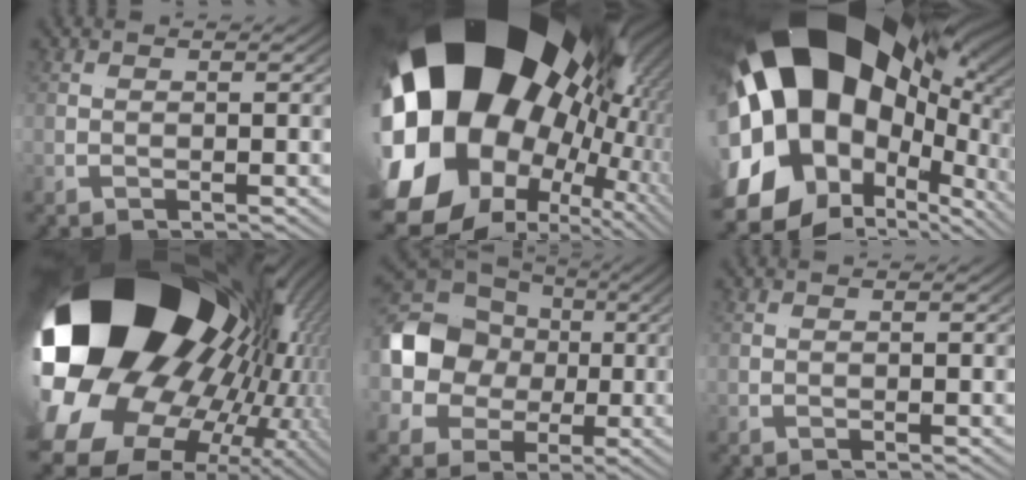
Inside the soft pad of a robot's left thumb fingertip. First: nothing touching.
{"total": 32.2, "force": [2.2, 19.7, 25.3], "torque": [-0.414, -0.010, 0.032]}
{"total": 22.8, "force": [2.3, 13.1, 18.5], "torque": [-0.321, 0.007, 0.029]}
{"total": 34.7, "force": [0.5, 20.1, 28.3], "torque": [-0.457, -0.029, 0.013]}
{"total": 11.7, "force": [0.9, 8.4, 8.1], "torque": [-0.163, -0.013, 0.017]}
{"total": 0.0}